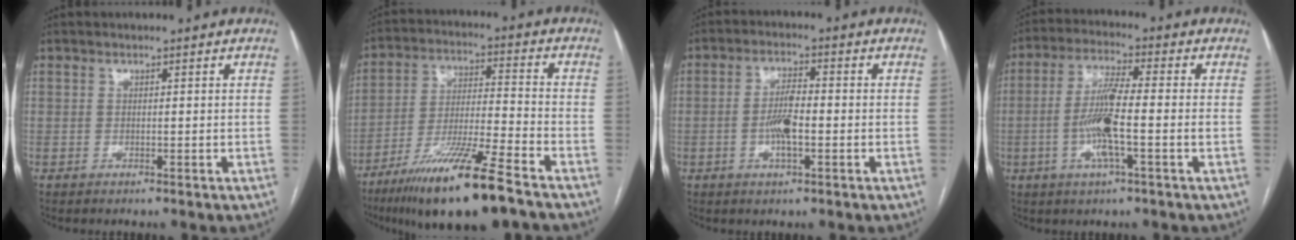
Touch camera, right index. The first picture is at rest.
{"total": 16.1, "force": [-10.9, 0.4, 11.8], "torque": [-0.226, -0.038, -0.195]}
{"total": 5.2, "force": [-1.1, 1.4, 4.9], "torque": [-0.101, 0.004, -0.021]}
{"total": 8.9, "force": [-1.8, 0.6, 8.7], "torque": [-0.173, 0.001, -0.041]}